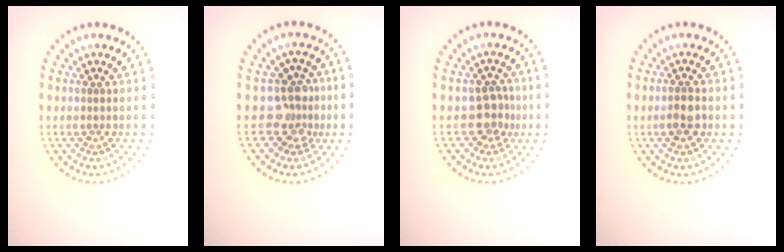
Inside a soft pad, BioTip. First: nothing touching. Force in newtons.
{"total": 3.0, "press": 2.5, "slide": 1.7}
{"total": 2.2, "press": 1.8, "slide": 1.2}
{"total": 1.9, "press": 1.9, "slide": 0.5}